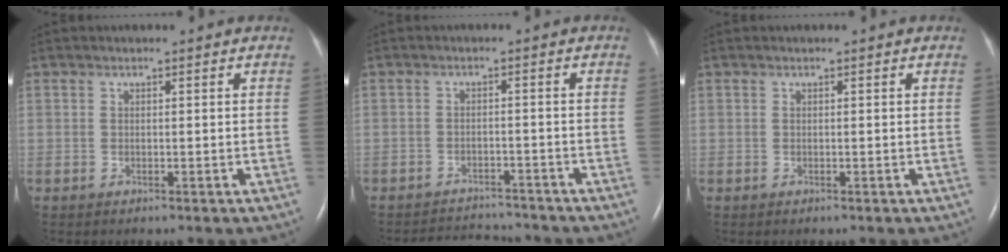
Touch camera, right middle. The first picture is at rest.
{"total": 5.7, "force": [-5.7, 0.7, -0.3], "torque": [-0.002, 0.003, -0.085]}
{"total": 0.0}